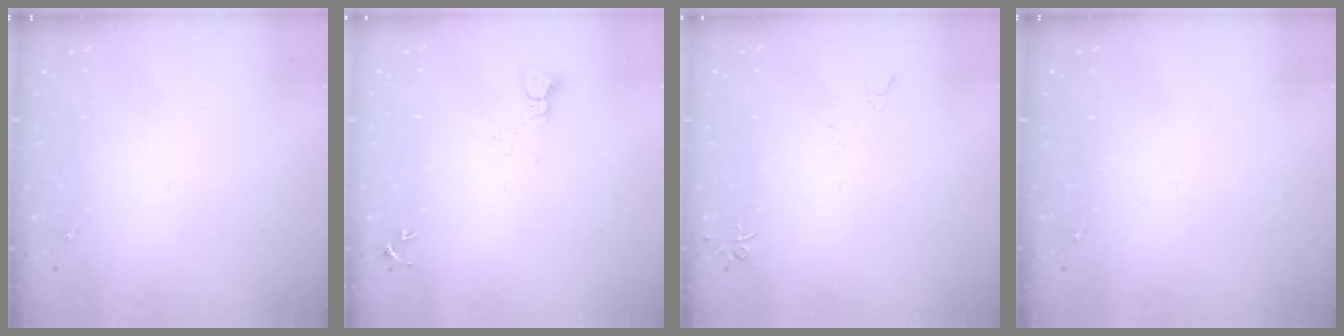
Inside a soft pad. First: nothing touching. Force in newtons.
{"total": 2.6, "press": 2.6, "slide": 0.1}
{"total": 4.6, "press": 4.6, "slide": 0.7}
{"total": 0.0}